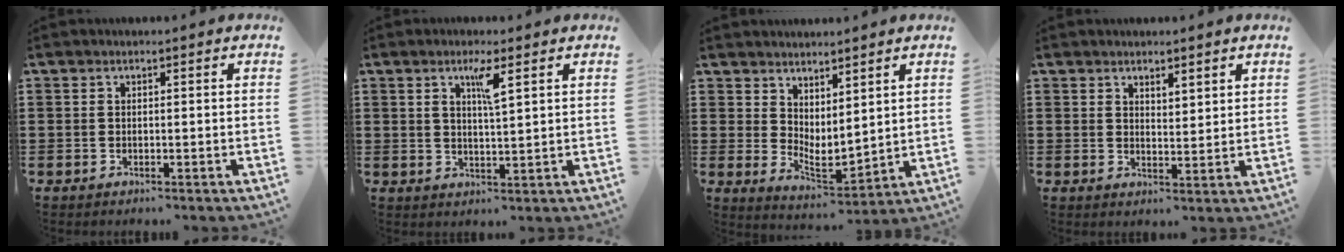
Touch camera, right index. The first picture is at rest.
{"total": 3.6, "force": [1.9, 0.4, 3.1], "torque": [-0.059, 0.000, 0.027]}
{"total": 3.1, "force": [2.6, 1.1, 1.4], "torque": [-0.039, -0.020, 0.047]}
{"total": 2.2, "force": [2.1, 0.7, 0.1], "torque": [-0.007, 0.006, 0.040]}